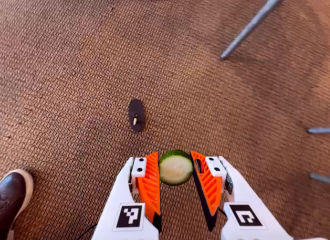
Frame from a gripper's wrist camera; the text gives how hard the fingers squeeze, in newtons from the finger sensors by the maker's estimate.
{"total": 8.6, "left": 8.8, "right": 8.4}